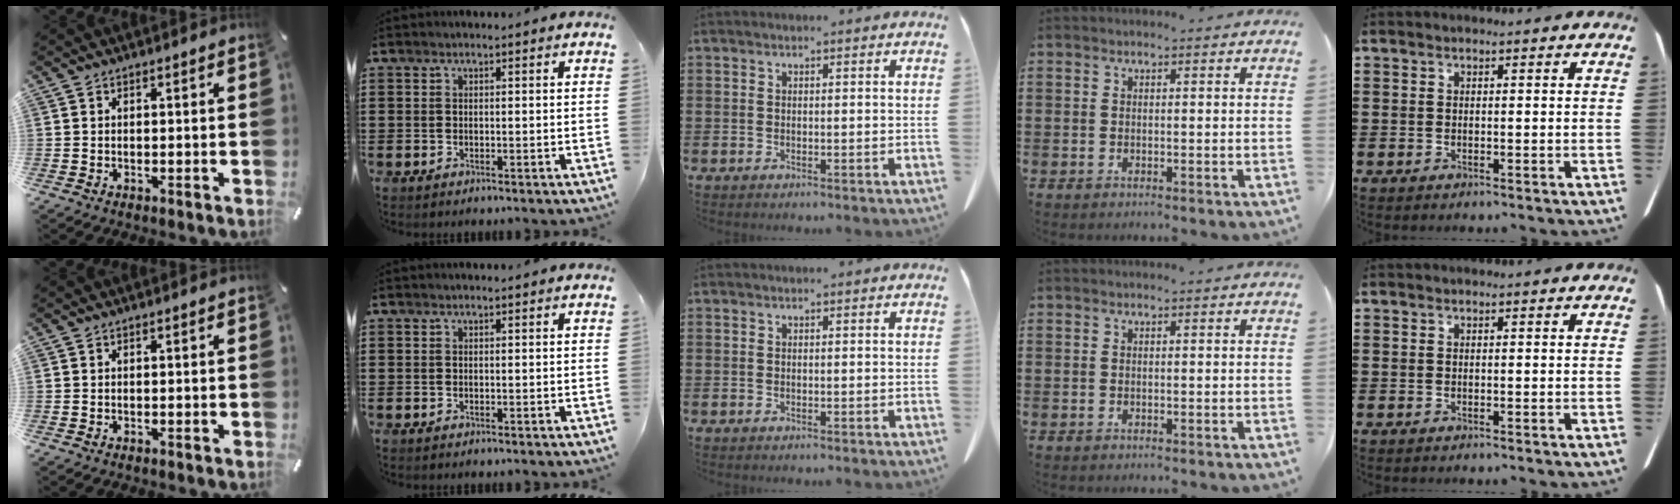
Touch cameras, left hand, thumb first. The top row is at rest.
{}